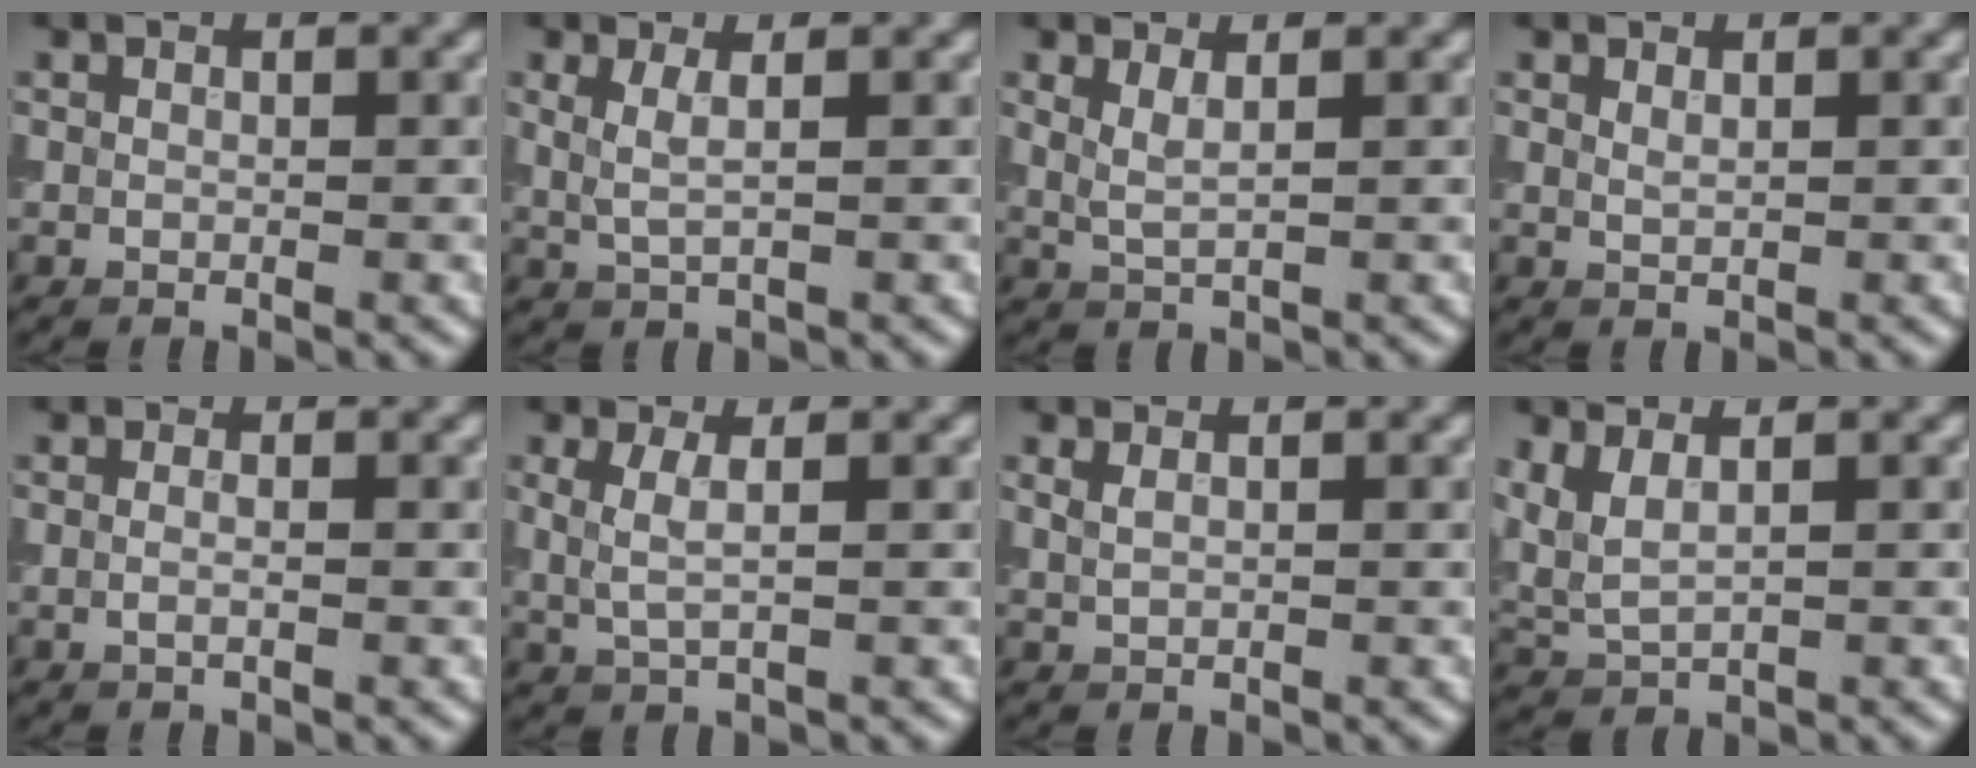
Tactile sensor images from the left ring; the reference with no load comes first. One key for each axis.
{"total": 1.9, "fx": 0.7, "fy": 0.6, "fz": 1.7, "tx": -0.030, "ty": -0.007, "tz": 0.014}
{"total": 1.9, "fx": 1.0, "fy": 0.6, "fz": 1.5, "tx": -0.028, "ty": -0.007, "tz": 0.019}
{"total": 0.7, "fx": 0.5, "fy": 0.2, "fz": 0.4, "tx": -0.007, "ty": -0.001, "tz": 0.010}
{"total": 1.1, "fx": 0.0, "fy": 0.4, "fz": 1.0, "tx": -0.008, "ty": -0.017, "tz": -0.007}
{"total": 2.1, "fx": 0.5, "fy": 0.6, "fz": 2.0, "tx": -0.038, "ty": -0.004, "tz": 0.012}
{"total": 1.2, "fx": 0.7, "fy": 0.6, "fz": 0.8, "tx": -0.015, "ty": -0.001, "tz": 0.016}
{"total": 3.0, "fx": 1.5, "fy": 1.1, "fz": 2.4, "tx": -0.062, "ty": 0.000, "tz": 0.037}